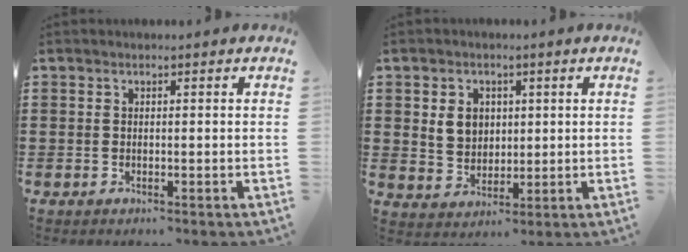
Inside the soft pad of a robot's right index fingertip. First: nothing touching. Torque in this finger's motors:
{"motor_torque": [0.28, -0.27, 0.28, 0.06]}